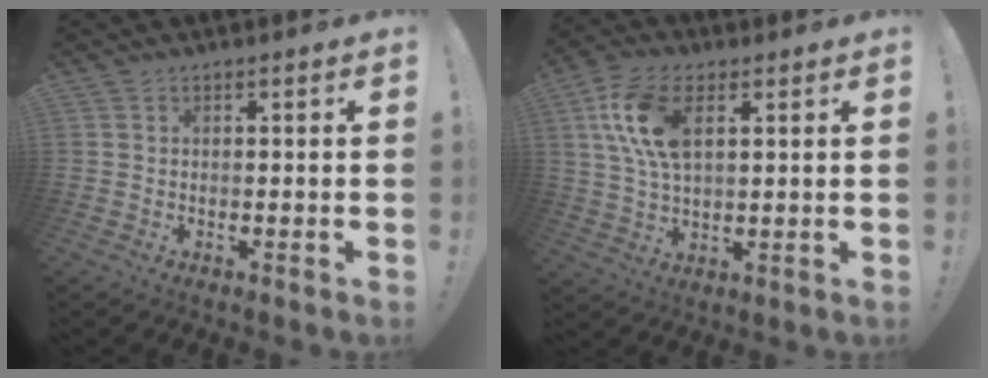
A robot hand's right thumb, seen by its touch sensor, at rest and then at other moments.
{"total": 13.1, "force": [4.4, 7.3, 10.0], "torque": [-0.210, 0.000, 0.081]}